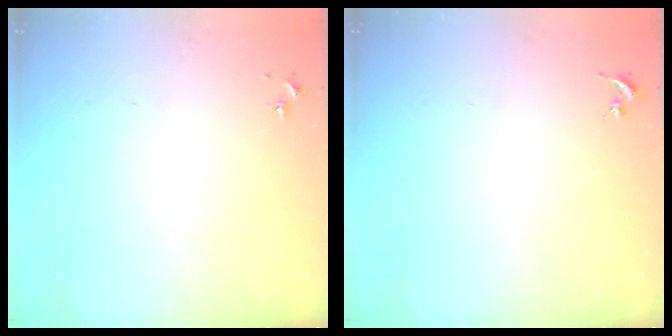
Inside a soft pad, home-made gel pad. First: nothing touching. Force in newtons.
{"total": 0.0}